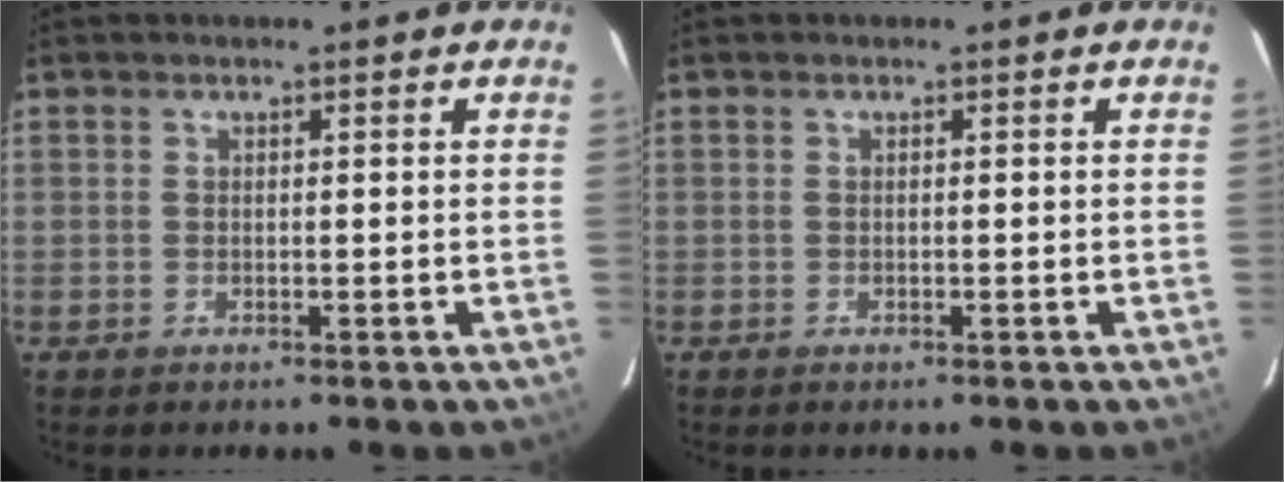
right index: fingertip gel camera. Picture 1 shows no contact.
{"total": 0.0}